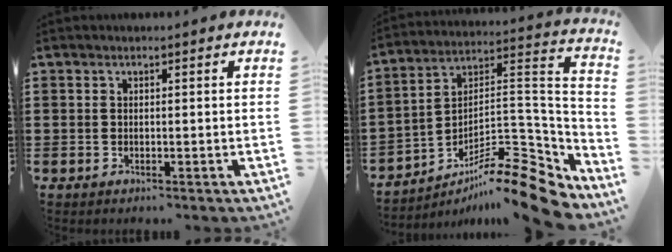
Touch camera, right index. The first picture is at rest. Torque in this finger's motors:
{"motor_torque": [1.15, -0.99, 0.27, 0.11]}